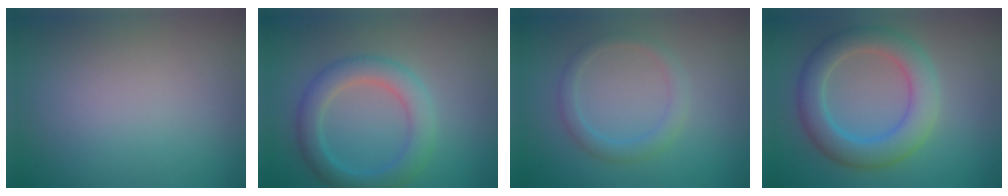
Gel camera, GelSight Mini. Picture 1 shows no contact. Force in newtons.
{"total": 4.1, "press": 4.1, "slide": 0.1}
{"total": 1.8, "press": 1.8, "slide": 0.0}
{"total": 5.3, "press": 5.2, "slide": 0.3}